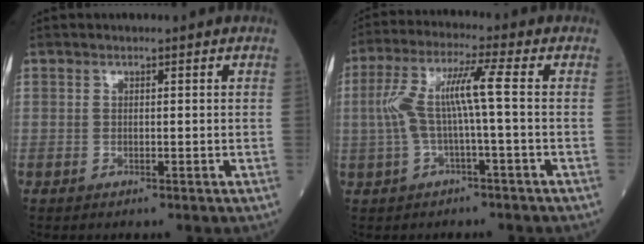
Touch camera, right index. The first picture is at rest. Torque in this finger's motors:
{"motor_torque": [1.10, -0.05, 0.57, 0.20]}